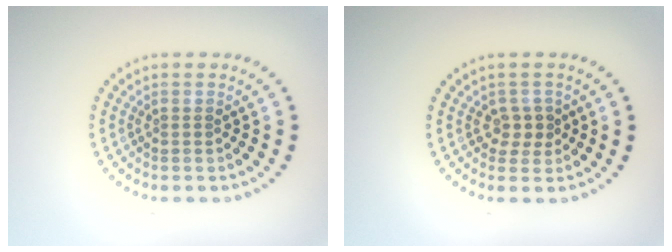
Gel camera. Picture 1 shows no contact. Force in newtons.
{"total": 1.8, "press": 1.7, "slide": 0.7}